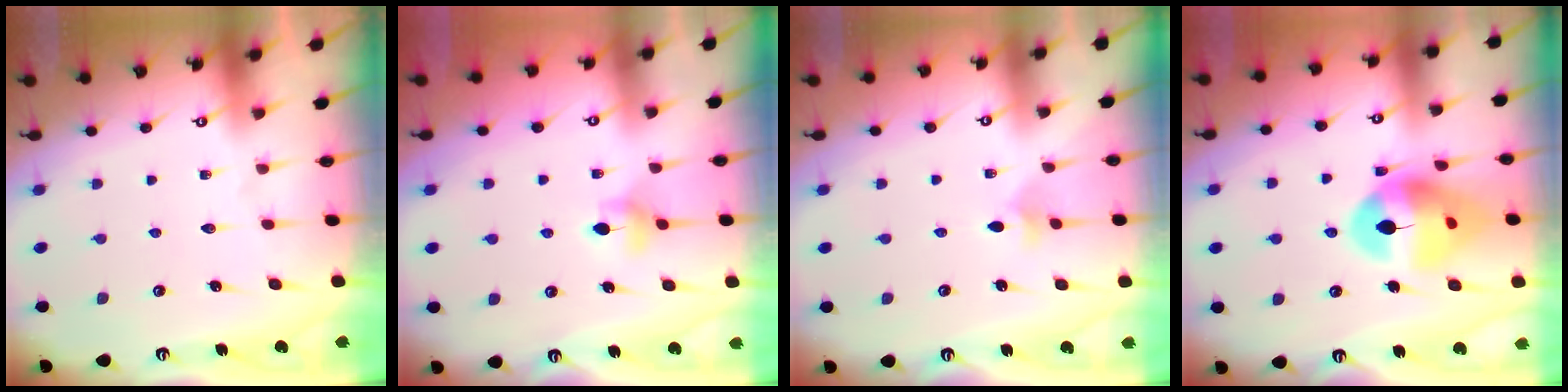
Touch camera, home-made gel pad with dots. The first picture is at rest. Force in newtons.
{"total": 5.0, "press": 4.9, "slide": 0.9}
{"total": 4.1, "press": 4.0, "slide": 1.0}
{"total": 15.8, "press": 15.6, "slide": 1.8}